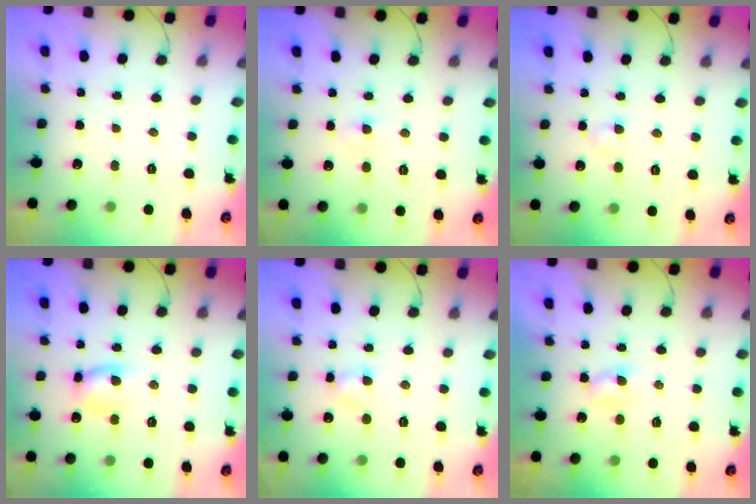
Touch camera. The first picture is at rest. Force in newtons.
{"total": 2.8, "press": 2.6, "slide": 1.0}
{"total": 2.4, "press": 2.2, "slide": 1.0}
{"total": 7.6, "press": 7.6, "slide": 0.4}
{"total": 3.5, "press": 3.3, "slide": 1.0}
{"total": 1.7, "press": 1.5, "slide": 0.8}